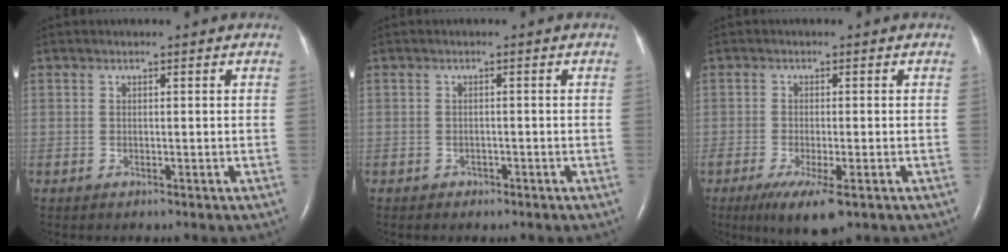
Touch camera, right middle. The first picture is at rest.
{"total": 0.8, "force": [-0.6, 0.6, 0.1], "torque": [-0.004, 0.003, -0.010]}
{"total": 6.3, "force": [-3.5, 1.3, 5.1], "torque": [-0.090, -0.018, -0.054]}